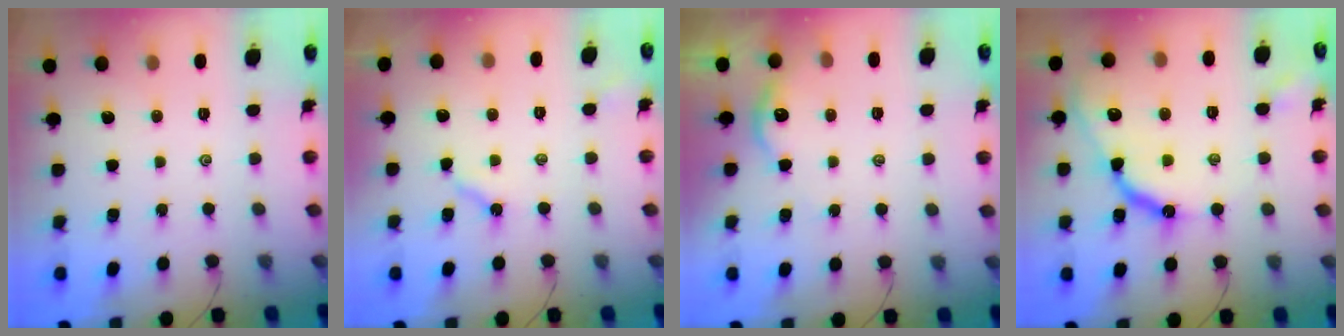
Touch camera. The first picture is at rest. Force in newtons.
{"total": 3.7, "press": 3.6, "slide": 0.6}
{"total": 4.6, "press": 4.5, "slide": 0.4}
{"total": 14.0, "press": 13.9, "slide": 1.0}